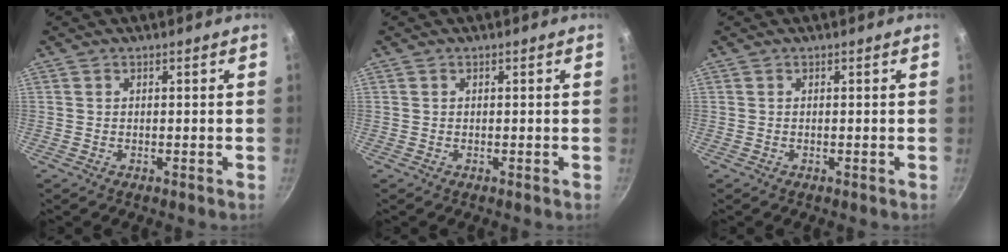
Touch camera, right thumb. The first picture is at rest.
{"total": 0.0}
{"total": 0.0}